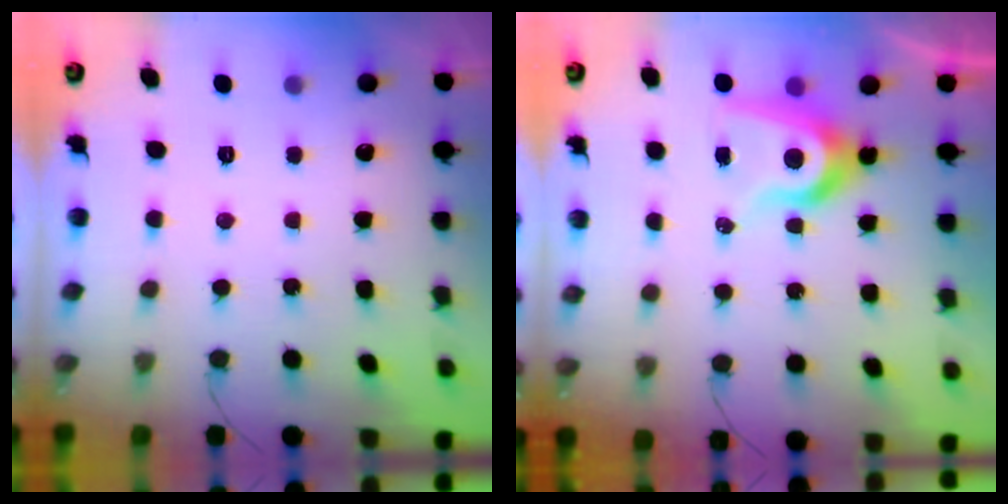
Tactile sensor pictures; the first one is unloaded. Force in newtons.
{"total": 9.1, "press": 9.1, "slide": 0.7}